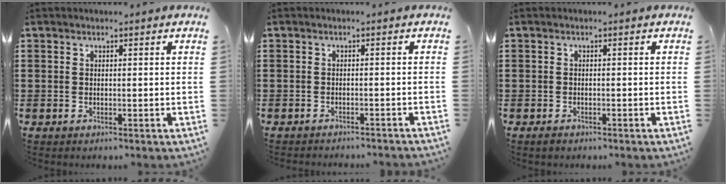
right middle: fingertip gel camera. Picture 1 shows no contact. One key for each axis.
{"total": 1.0, "fx": -1.0, "fy": -0.1, "fz": 0.1, "tx": -0.004, "ty": 0.002, "tz": -0.021}
{"total": 0.7, "fx": -0.5, "fy": 0.4, "fz": 0.1, "tx": -0.004, "ty": 0.000, "tz": -0.012}